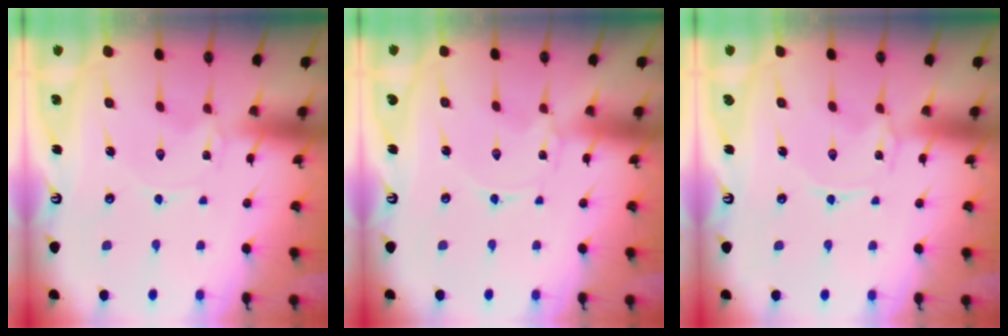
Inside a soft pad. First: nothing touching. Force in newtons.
{"total": 0.0}
{"total": 0.6, "press": 0.6, "slide": 0.2}